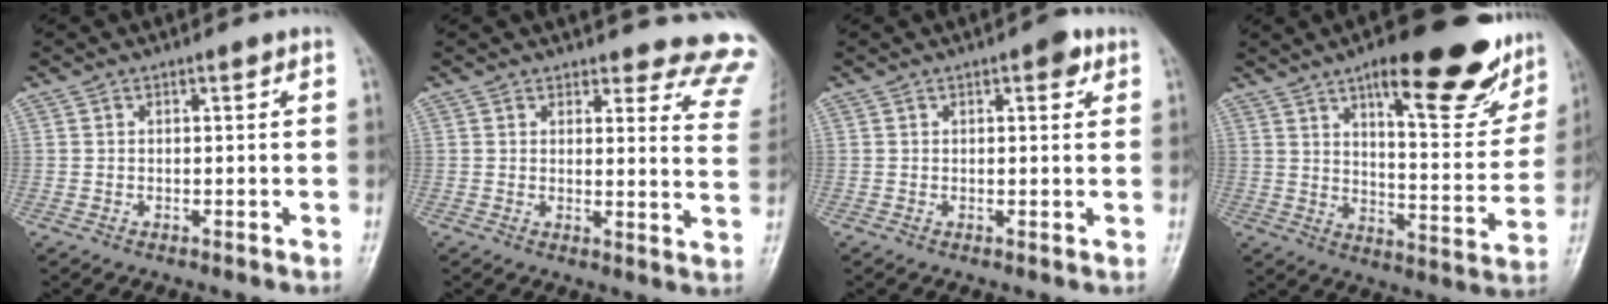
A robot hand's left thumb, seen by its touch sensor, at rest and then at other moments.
{"total": 13.0, "force": [12.5, 3.2, 1.4], "torque": [0.042, -0.120, 0.100]}
{"total": 2.5, "force": [1.3, 1.1, 1.9], "torque": [-0.018, -0.002, 0.013]}
{"total": 22.9, "force": [13.8, 7.4, 16.7], "torque": [-0.178, -0.056, 0.197]}